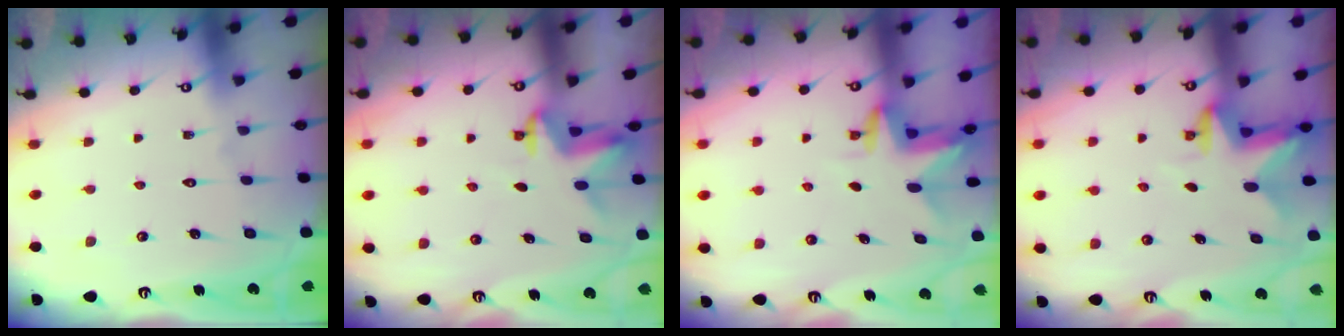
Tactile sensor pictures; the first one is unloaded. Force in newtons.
{"total": 3.2, "press": 3.2, "slide": 0.3}
{"total": 2.7, "press": 2.7, "slide": 0.1}
{"total": 2.9, "press": 2.9, "slide": 0.5}